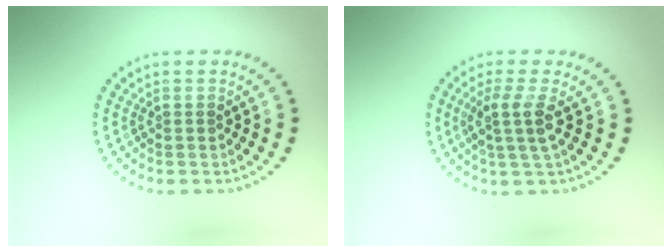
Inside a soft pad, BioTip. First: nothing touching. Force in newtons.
{"total": 2.7, "press": 2.1, "slide": 1.7}